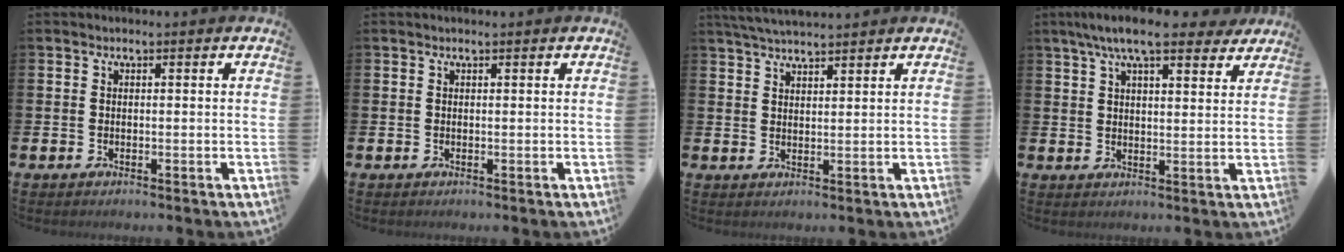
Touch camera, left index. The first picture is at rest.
{"total": 0.0}
{"total": 3.8, "force": [3.7, 0.3, 1.0], "torque": [-0.030, -0.010, 0.068]}
{"total": 8.4, "force": [7.0, 1.8, 4.2], "torque": [-0.094, -0.016, 0.126]}